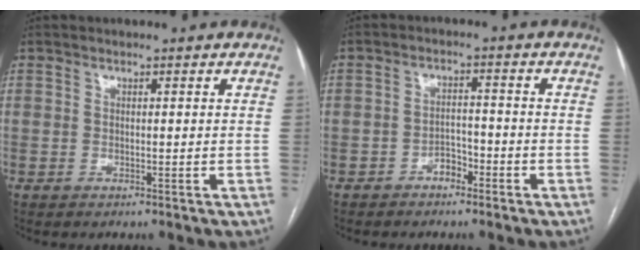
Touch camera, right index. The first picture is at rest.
{"total": 3.1, "force": [-2.1, 1.6, 1.5], "torque": [-0.021, 0.007, -0.037]}